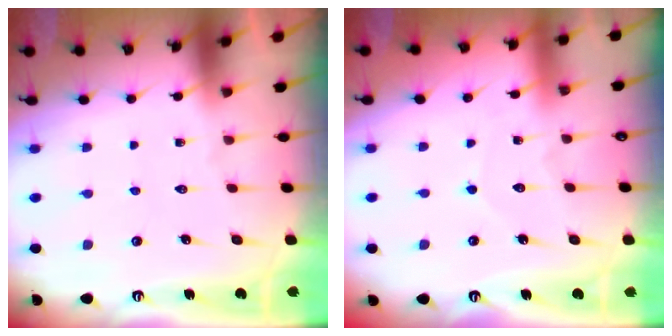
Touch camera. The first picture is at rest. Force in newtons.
{"total": 3.0, "press": 3.0, "slide": 0.3}